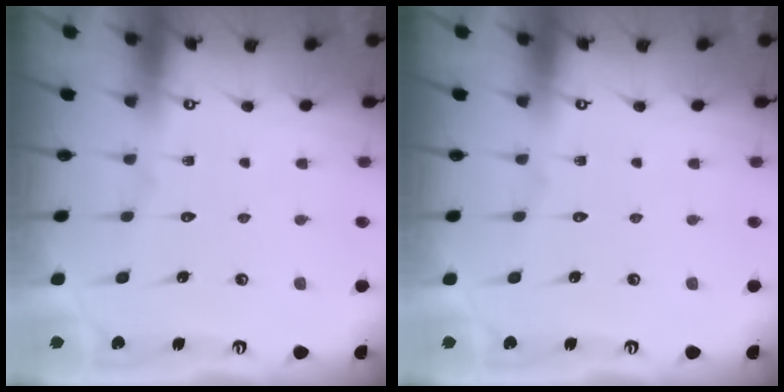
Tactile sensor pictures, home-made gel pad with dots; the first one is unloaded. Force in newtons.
{"total": 0.0}